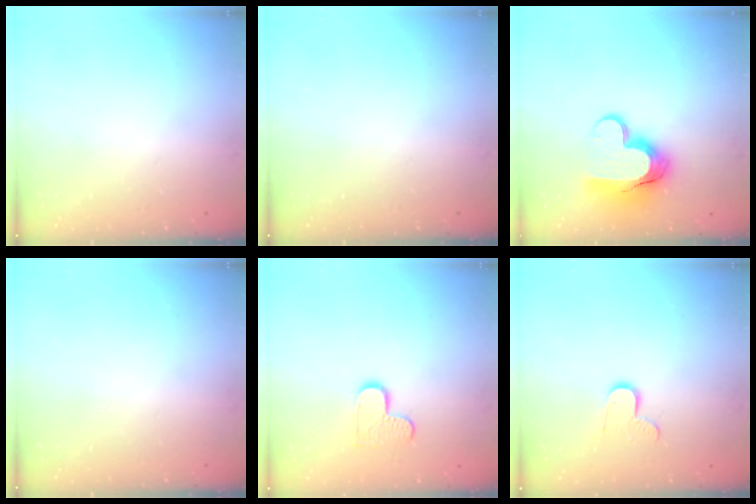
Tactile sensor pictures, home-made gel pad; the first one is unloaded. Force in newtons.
{"total": 0.0}
{"total": 14.0, "press": 13.9, "slide": 0.7}
{"total": 0.0}
{"total": 7.4, "press": 7.4, "slide": 0.4}
{"total": 7.6, "press": 7.6, "slide": 0.5}